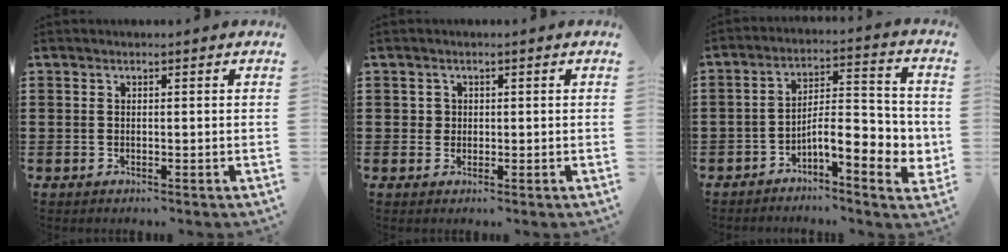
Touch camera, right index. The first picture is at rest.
{"total": 1.1, "force": [0.3, 1.0, 0.3], "torque": [-0.010, 0.004, 0.007]}
{"total": 8.0, "force": [-2.7, 2.8, 7.0], "torque": [-0.096, -0.019, -0.051]}